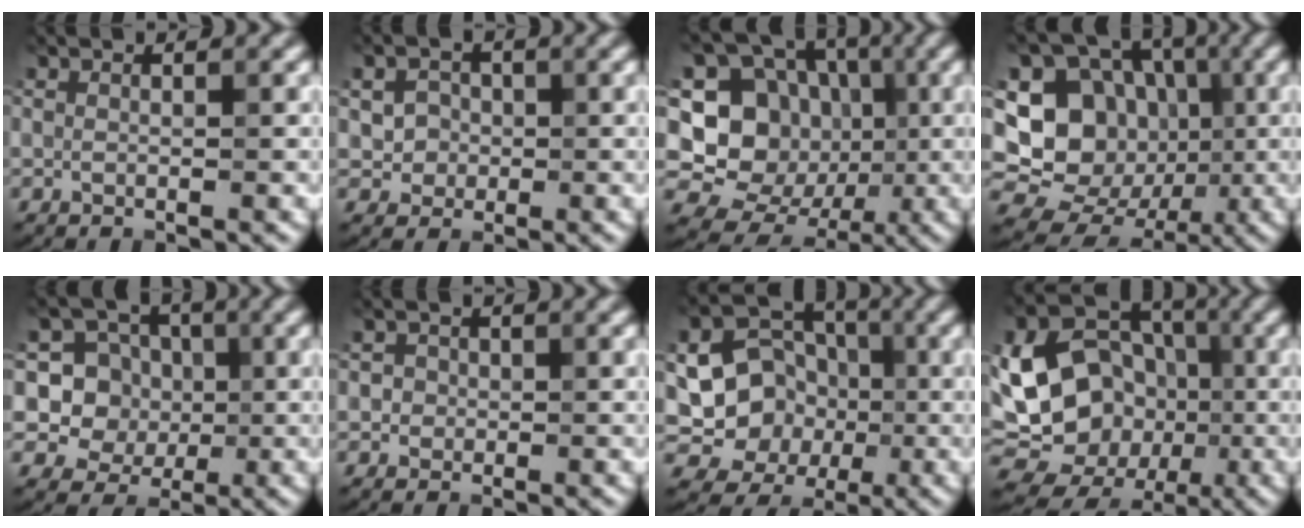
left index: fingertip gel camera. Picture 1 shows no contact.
{"total": 2.5, "force": [-0.3, 2.3, 0.8], "torque": [-0.001, 0.002, -0.012]}
{"total": 17.4, "force": [0.0, 15.4, 8.0], "torque": [-0.189, 0.054, -0.014]}
{"total": 18.9, "force": [-0.4, 17.2, 8.0], "torque": [-0.192, 0.039, -0.019]}
{"total": 5.8, "force": [0.8, 5.4, 2.0], "torque": [-0.029, 0.008, -0.003]}
{"total": 1.6, "force": [0.0, 1.6, 0.4], "torque": [0.007, 0.004, -0.003]}
{"total": 12.9, "force": [-2.2, 11.6, 5.2], "torque": [-0.100, 0.000, -0.041]}
{"total": 16.5, "force": [-1.6, 13.5, 9.4], "torque": [-0.173, 0.005, -0.027]}